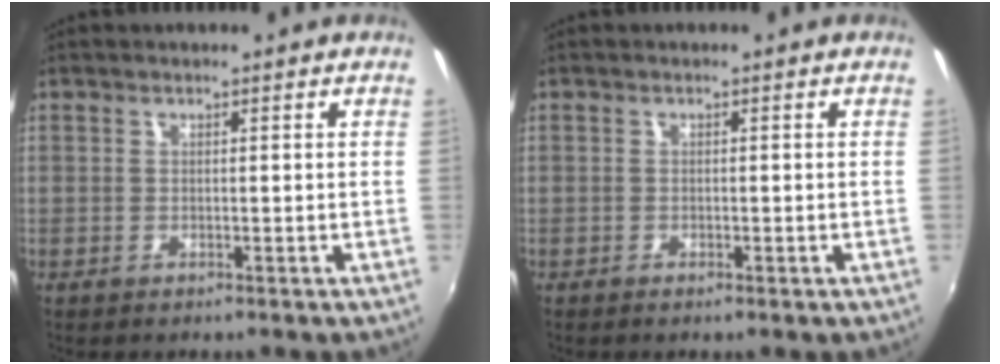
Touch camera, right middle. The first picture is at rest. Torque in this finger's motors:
{"motor_torque": [-0.22, 0.04, -0.02, 0.00]}